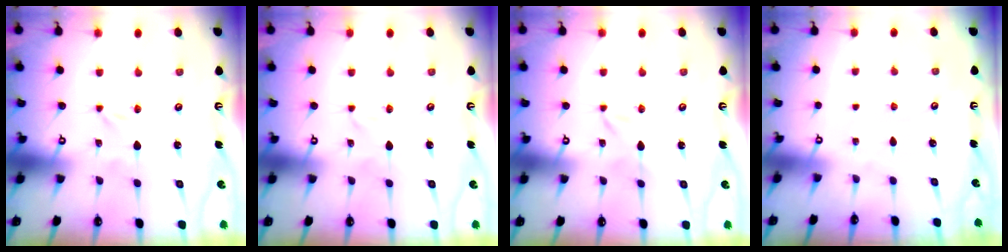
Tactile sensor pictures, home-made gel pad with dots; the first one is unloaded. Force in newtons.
{"total": 1.1, "press": 1.1, "slide": 0.1}
{"total": 2.1, "press": 2.0, "slide": 0.2}
{"total": 0.5, "press": 0.5, "slide": 0.1}